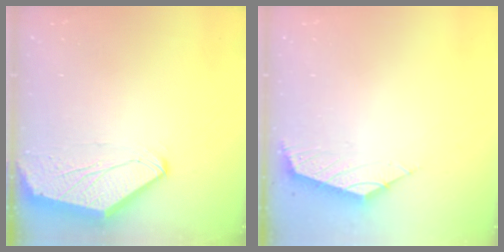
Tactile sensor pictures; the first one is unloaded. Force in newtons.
{"total": 2.6, "press": 2.5, "slide": 0.6}